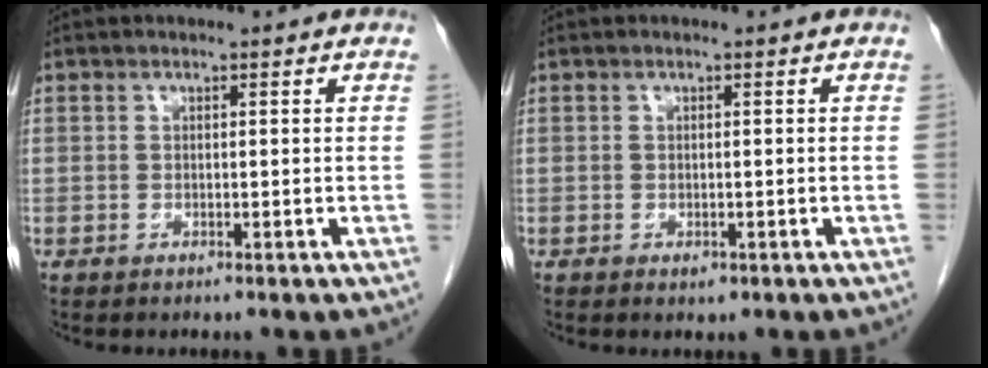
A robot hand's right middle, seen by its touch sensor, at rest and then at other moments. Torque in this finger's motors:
{"motor_torque": [0.50, -0.28, 0.02, 0.00]}